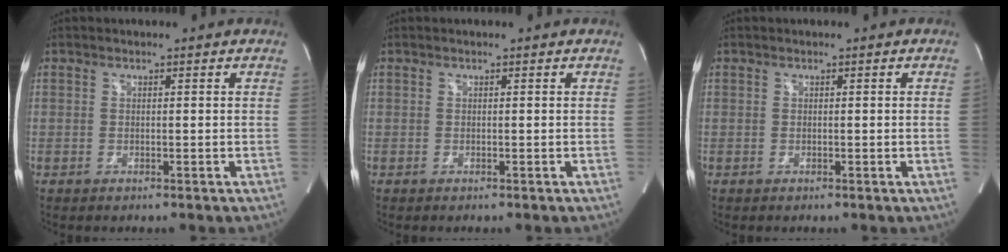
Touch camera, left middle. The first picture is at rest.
{"total": 0.0}
{"total": 0.6, "force": [0.0, -0.2, 0.5], "torque": [-0.007, 0.000, -0.002]}